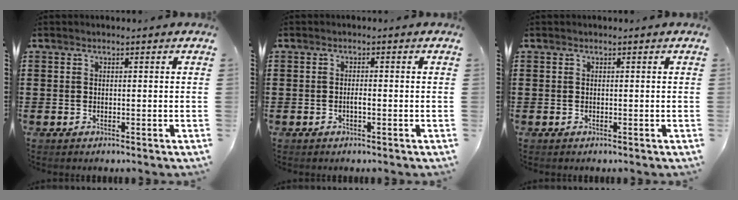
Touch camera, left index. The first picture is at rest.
{"total": 1.1, "force": [-0.3, 0.2, 1.0], "torque": [-0.020, -0.001, -0.006]}
{"total": 0.0}